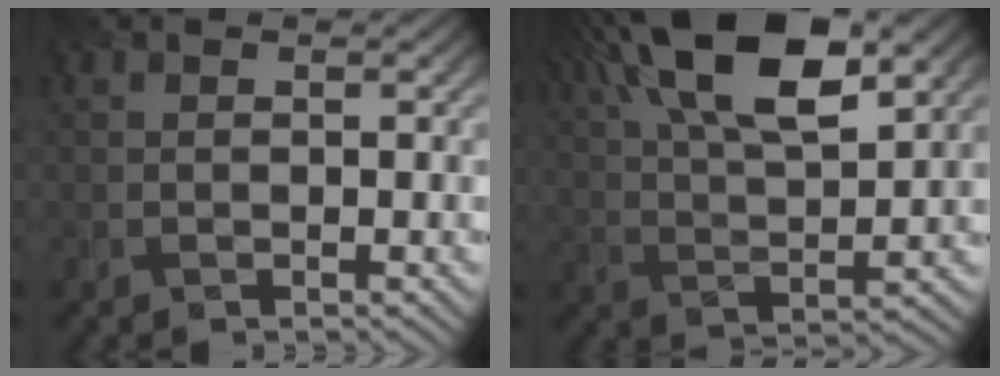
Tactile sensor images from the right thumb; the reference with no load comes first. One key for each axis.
{"total": 14.9, "fx": 7.9, "fy": 5.6, "fz": 11.3, "tx": -0.233, "ty": 0.026, "tz": 0.131}